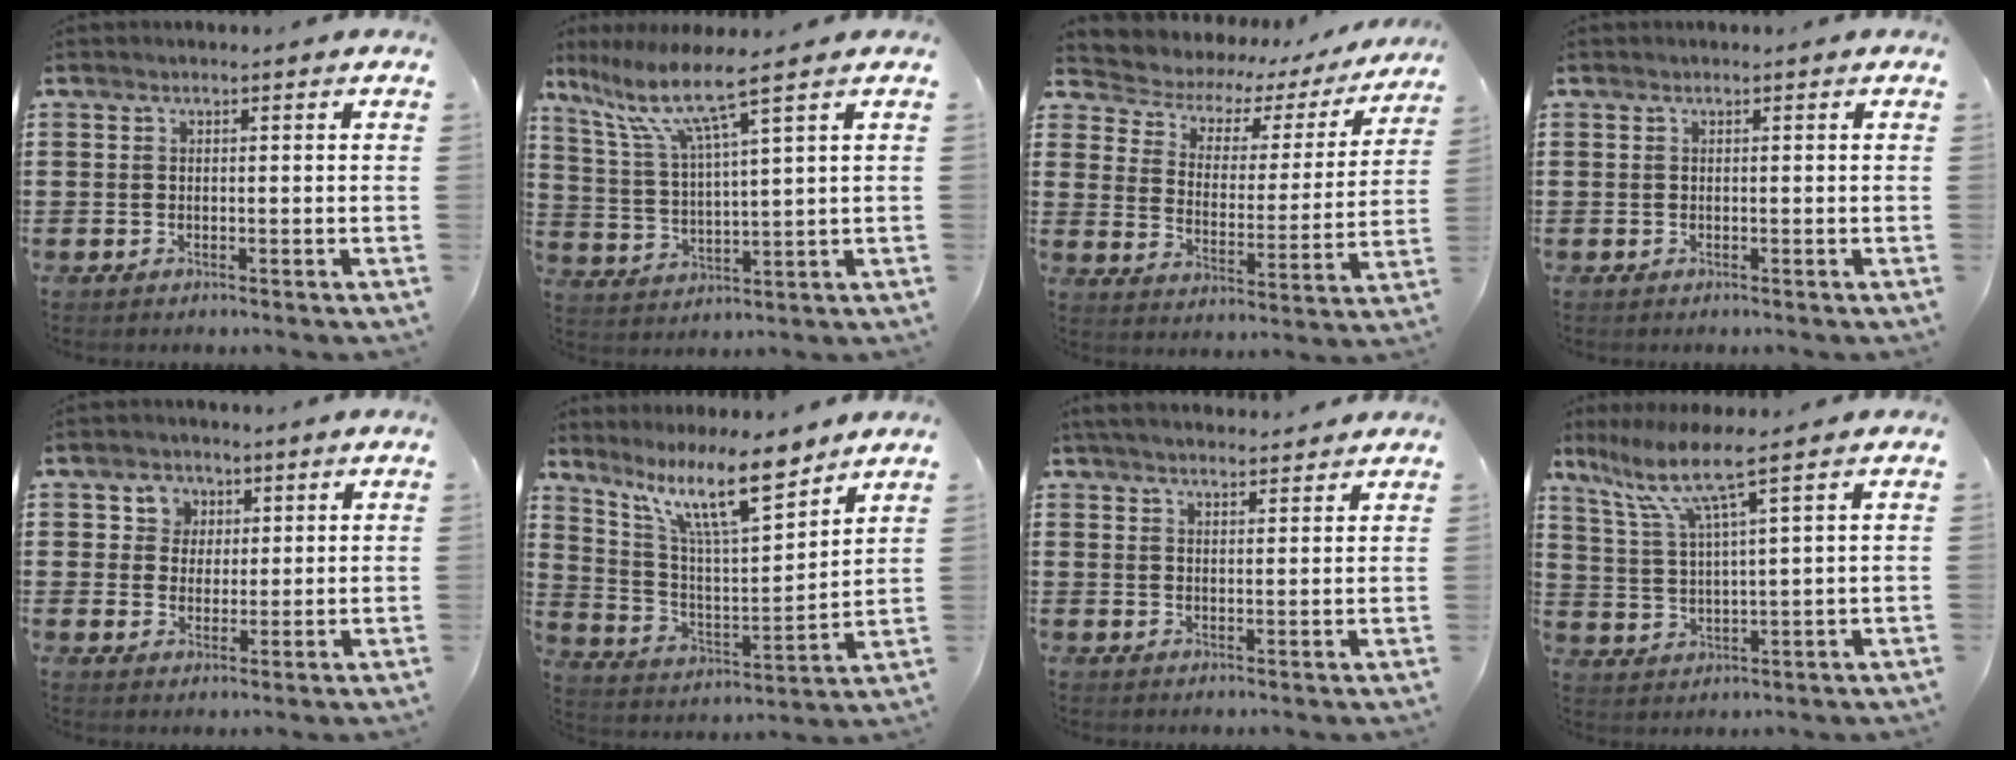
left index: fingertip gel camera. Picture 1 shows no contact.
{"total": 9.1, "force": [6.2, 0.3, 6.6], "torque": [-0.157, -0.029, 0.100]}
{"total": 3.7, "force": [2.1, 2.7, 1.4], "torque": [-0.047, -0.016, 0.027]}
{"total": 0.0}
{"total": 3.9, "force": [1.8, 3.5, 0.4], "torque": [-0.020, 0.010, 0.030]}
{"total": 12.9, "force": [9.5, 2.9, 8.3], "torque": [-0.172, -0.041, 0.164]}
{"total": 3.5, "force": [3.4, 0.3, 0.9], "torque": [-0.026, -0.003, 0.063]}
{"total": 7.8, "force": [5.1, 0.0, 5.9], "torque": [-0.140, -0.023, 0.082]}